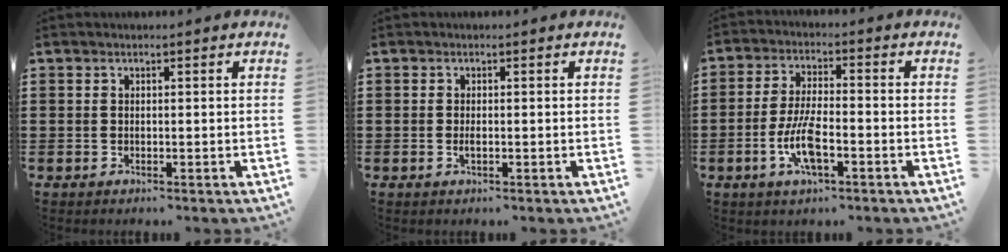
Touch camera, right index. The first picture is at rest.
{"total": 0.9, "force": [-0.2, 0.3, 0.9], "torque": [-0.016, -0.003, -0.003]}
{"total": 7.5, "force": [-2.8, 2.4, 6.6], "torque": [-0.148, -0.011, -0.056]}